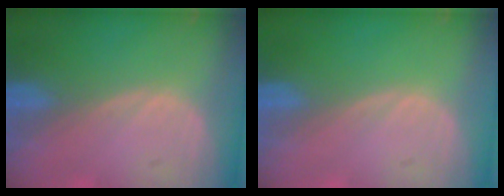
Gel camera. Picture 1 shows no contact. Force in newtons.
{"total": 0.0}